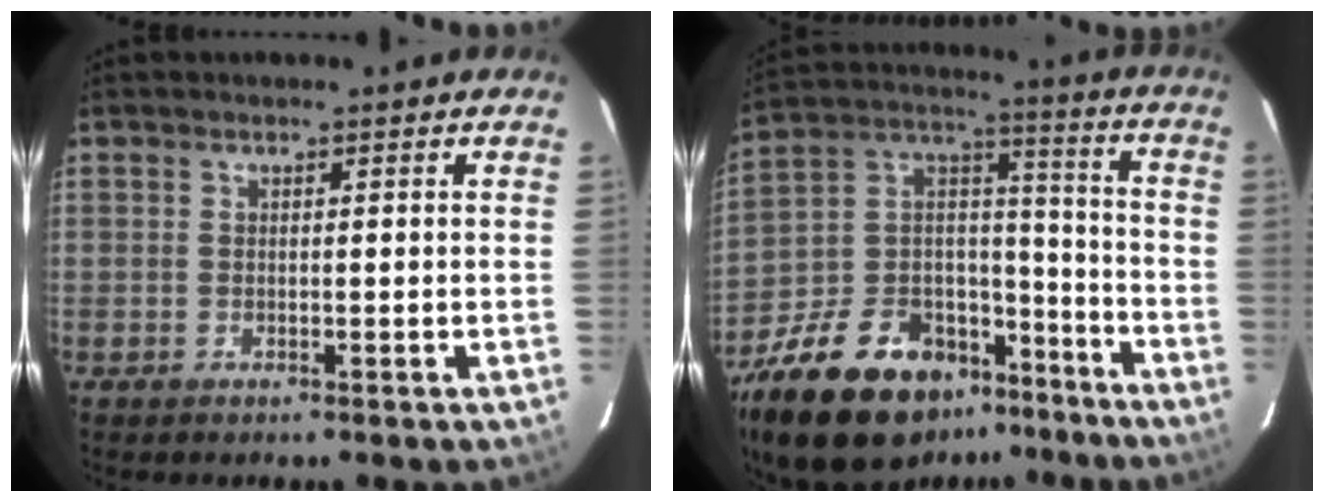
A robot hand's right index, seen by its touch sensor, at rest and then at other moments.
{"total": 25.4, "force": [-16.8, 13.6, 13.3], "torque": [-0.279, 0.041, -0.258]}